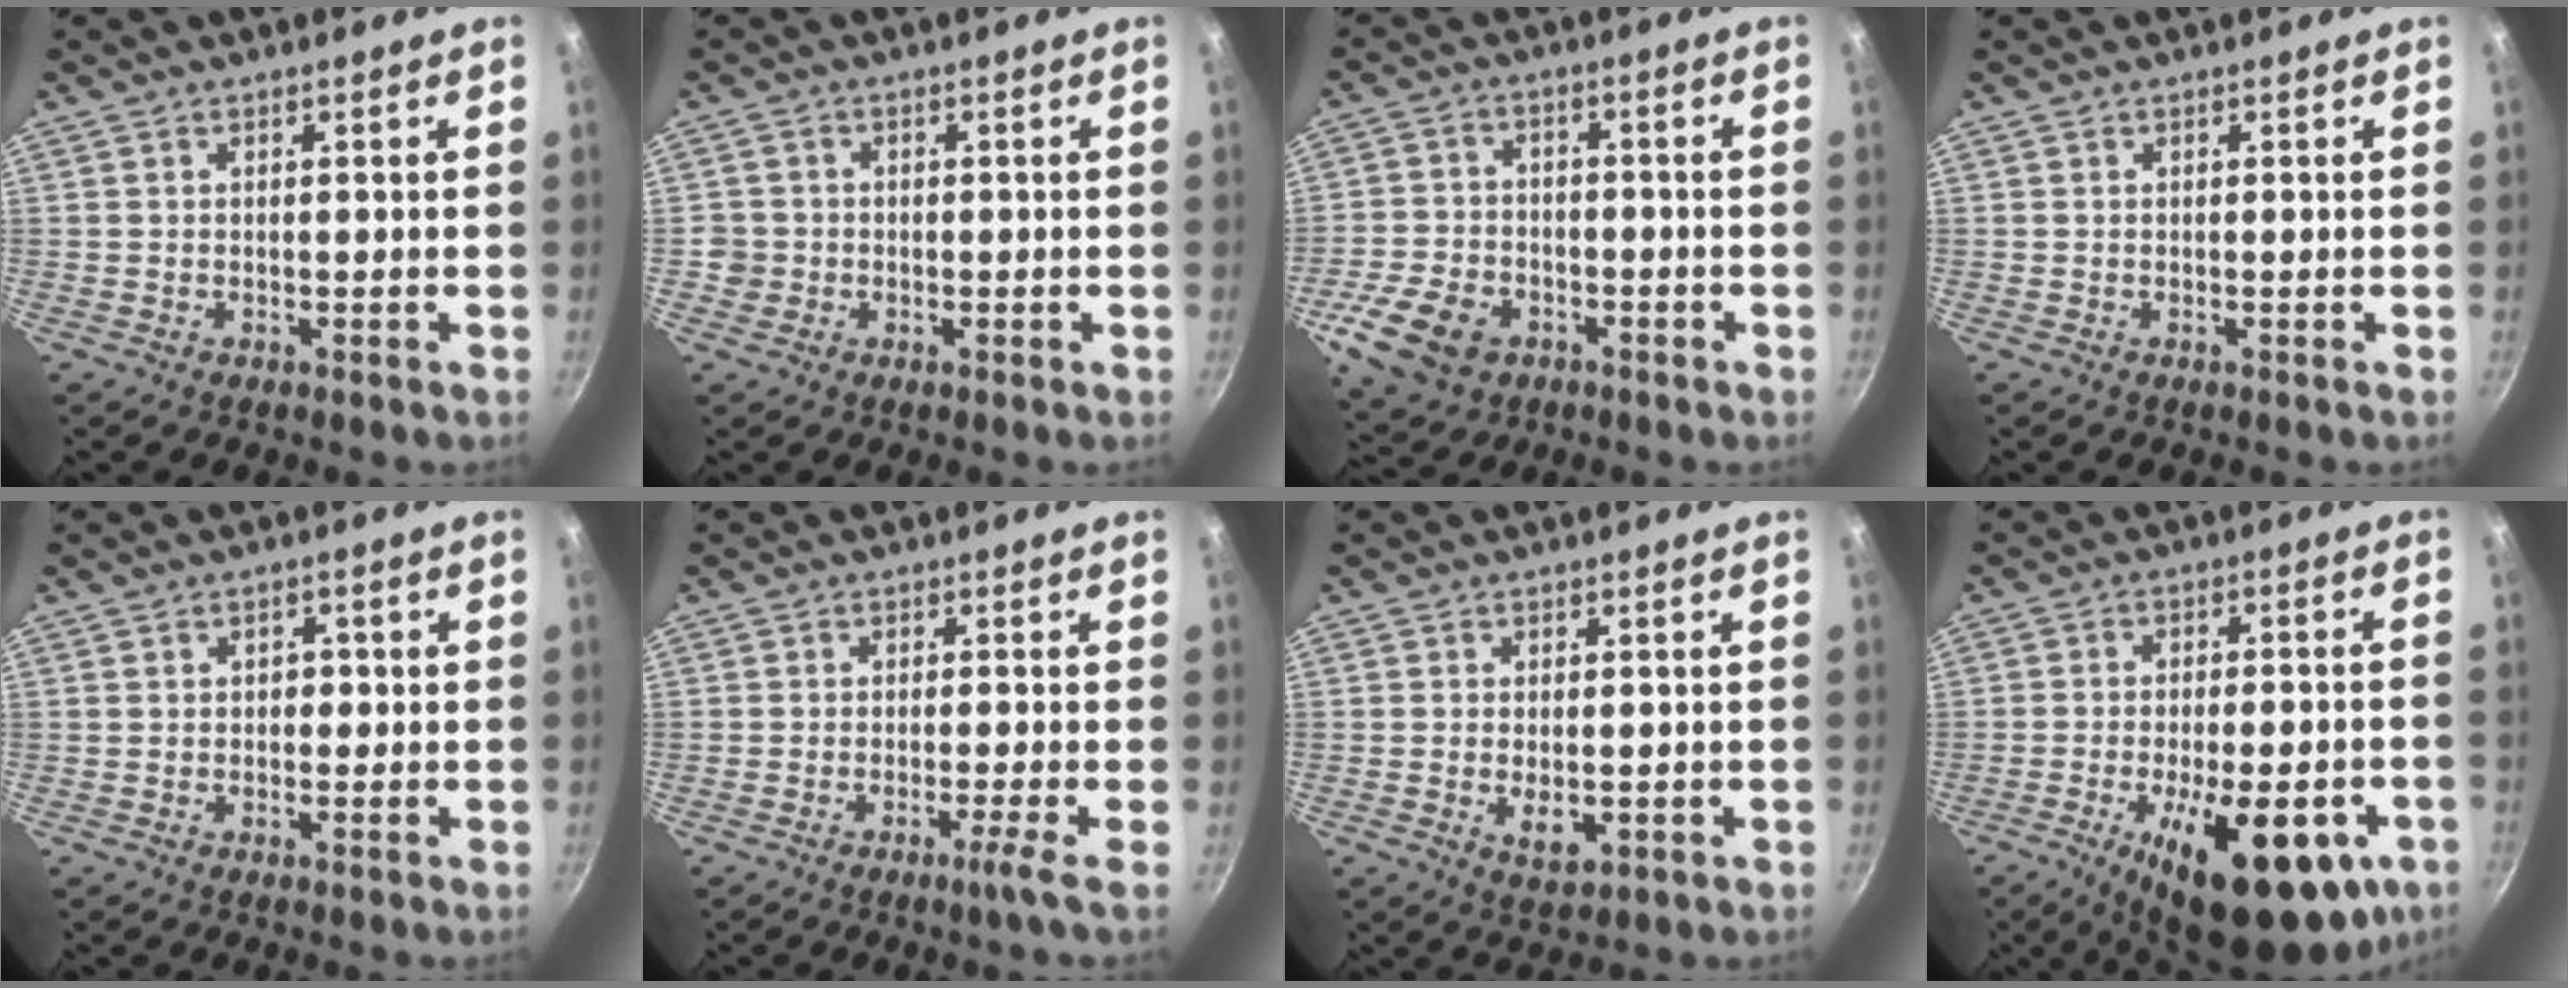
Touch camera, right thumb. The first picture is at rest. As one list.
[{"total": 2.9, "force": [-0.7, 2.7, 0.6], "torque": [0.003, 0.016, -0.011]}, {"total": 11.9, "force": [-5.1, 8.5, 6.6], "torque": [-0.115, 0.025, -0.089]}, {"total": 0.0}, {"total": 1.7, "force": [-0.2, 1.4, 0.9], "torque": [-0.003, 0.004, -0.005]}, {"total": 2.9, "force": [-1.6, -0.7, 2.3], "torque": [-0.051, 0.007, -0.029]}, {"total": 4.5, "force": [-0.8, 2.7, 3.5], "torque": [-0.054, -0.005, -0.006]}, {"total": 22.7, "force": [-9.0, 9.2, 18.7], "torque": [-0.240, 0.008, -0.120]}]